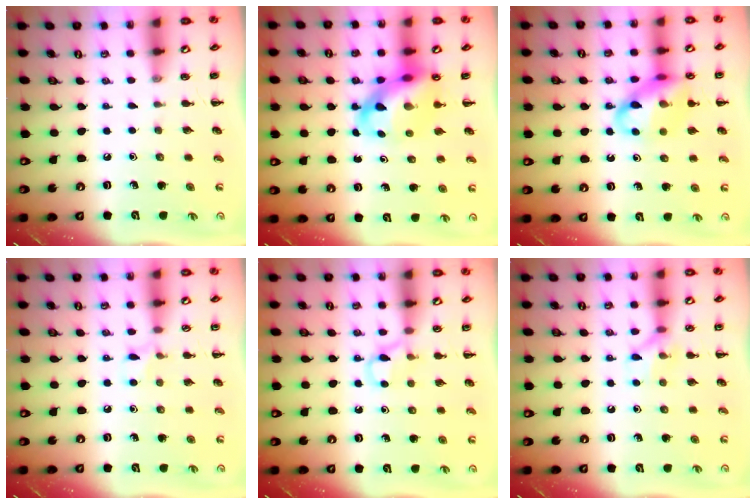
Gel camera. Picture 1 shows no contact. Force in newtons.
{"total": 11.4, "press": 11.0, "slide": 3.2}
{"total": 14.7, "press": 14.5, "slide": 2.7}
{"total": 6.1, "press": 5.7, "slide": 2.1}
{"total": 5.3, "press": 5.1, "slide": 1.6}
{"total": 7.6, "press": 7.5, "slide": 0.7}